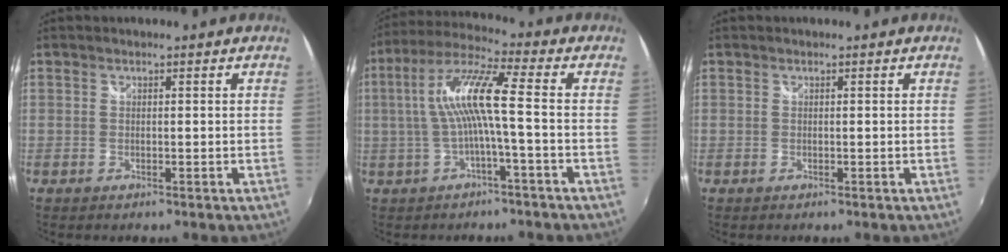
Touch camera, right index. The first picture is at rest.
{"total": 10.2, "force": [-1.0, 0.2, 10.2], "torque": [-0.208, 0.014, -0.013]}
{"total": 0.0}